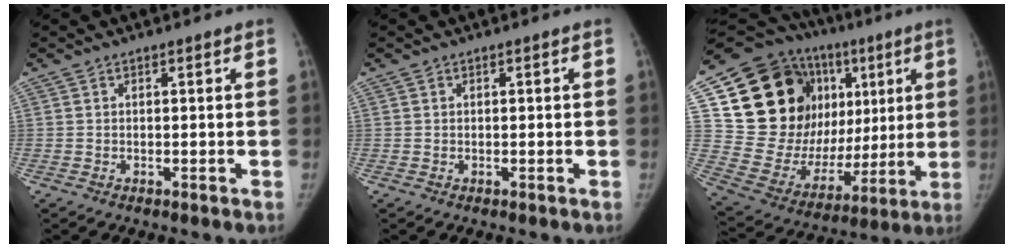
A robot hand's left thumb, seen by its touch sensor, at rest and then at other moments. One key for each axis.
{"total": 0.0}
{"total": 31.0, "fx": 9.1, "fy": 20.8, "fz": 21.1, "tx": -0.278, "ty": 0.034, "tz": 0.170}